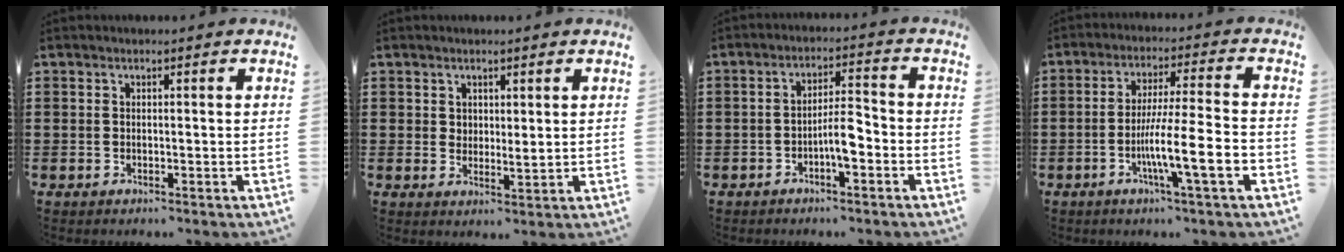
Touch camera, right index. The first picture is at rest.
{"total": 1.7, "force": [1.1, 0.9, 1.0], "torque": [-0.013, -0.002, 0.020]}
{"total": 5.2, "force": [-2.0, 1.4, 4.6], "torque": [-0.086, 0.008, -0.040]}
{"total": 10.2, "force": [-3.4, 0.9, 9.5], "torque": [-0.169, -0.007, -0.062]}